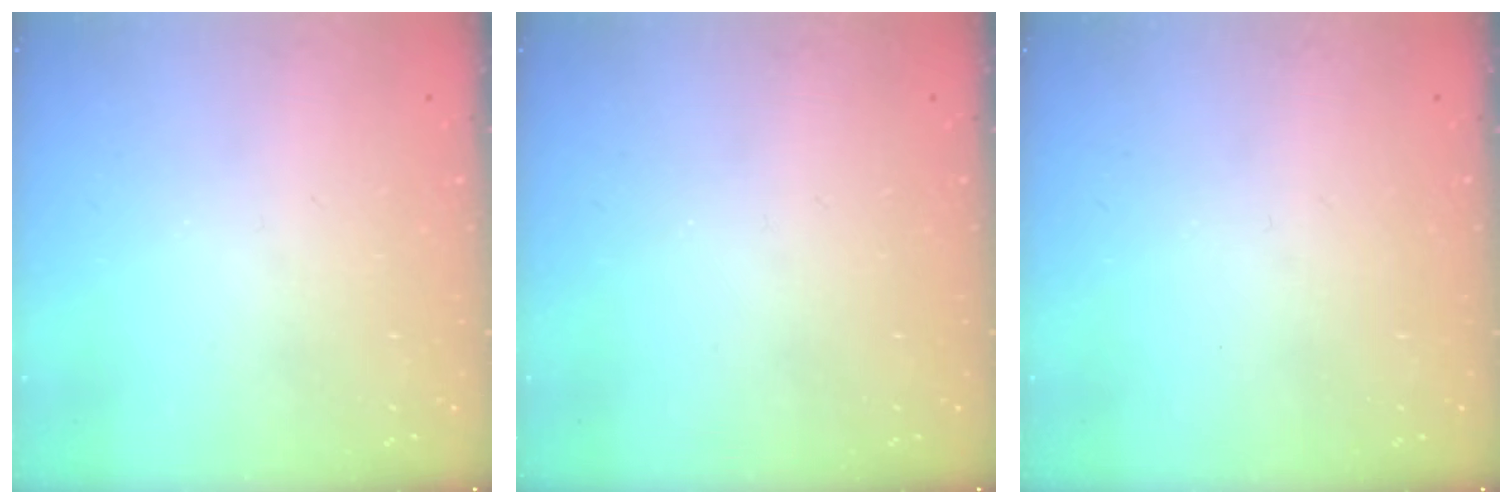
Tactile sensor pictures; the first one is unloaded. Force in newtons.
{"total": 0.0}
{"total": 0.0}